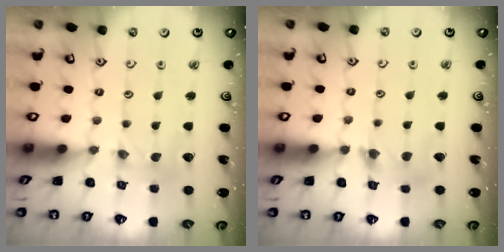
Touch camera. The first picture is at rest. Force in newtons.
{"total": 4.4, "press": 4.4, "slide": 0.6}